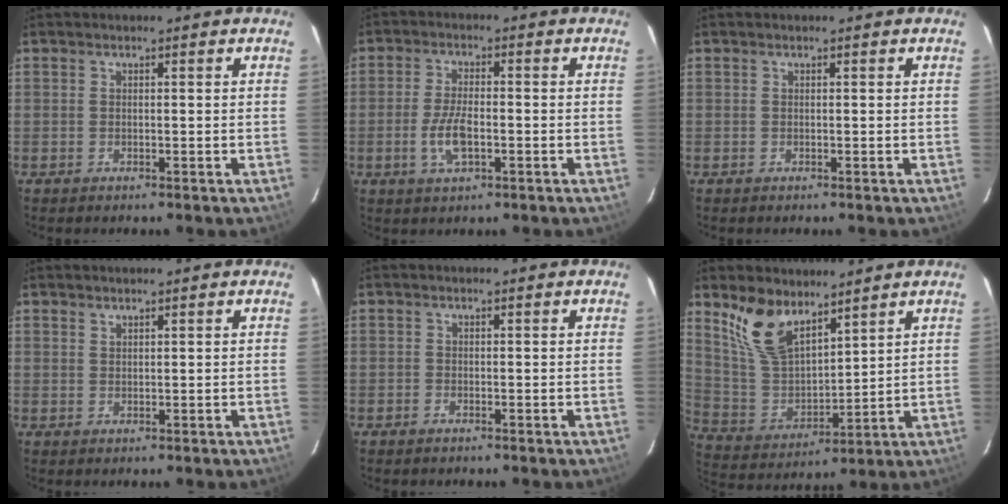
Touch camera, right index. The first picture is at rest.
{"total": 6.0, "force": [-1.8, 2.4, 5.2], "torque": [-0.110, -0.002, -0.033]}
{"total": 0.0}
{"total": 0.7, "force": [0.7, 0.2, 0.1], "torque": [-0.002, 0.001, 0.014]}
{"total": 0.6, "force": [-0.5, 0.3, 0.0], "torque": [-0.003, 0.000, -0.012]}
{"total": 12.8, "force": [8.8, 6.0, 7.0], "torque": [-0.144, 0.008, 0.190]}